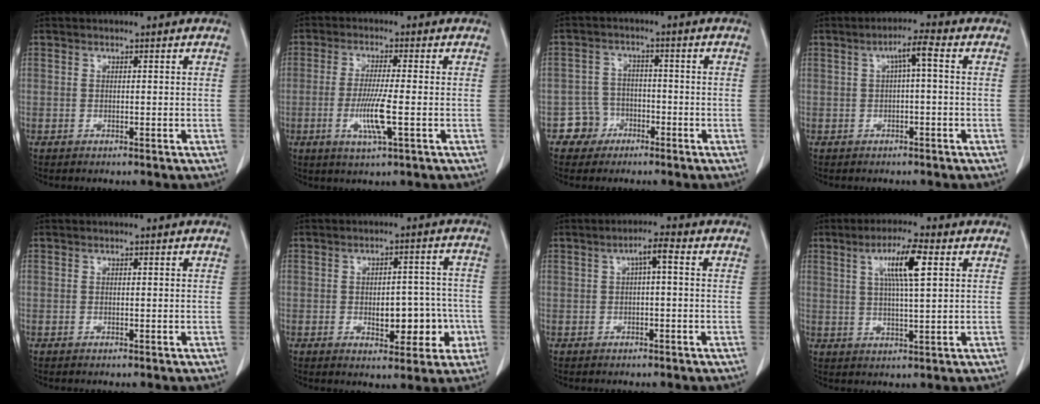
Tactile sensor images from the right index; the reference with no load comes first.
{"total": 7.0, "force": [-1.8, 0.2, 6.8], "torque": [-0.132, -0.015, -0.033]}
{"total": 5.0, "force": [-2.5, 4.2, 0.0], "torque": [0.009, 0.016, -0.042]}
{"total": 3.8, "force": [0.7, 0.6, 3.7], "torque": [-0.067, 0.013, 0.011]}
{"total": 0.0}
{"total": 8.7, "force": [-2.0, 4.4, 7.2], "torque": [-0.086, 0.023, -0.015]}
{"total": 3.3, "force": [0.7, 0.8, 3.2], "torque": [-0.056, 0.013, 0.011]}
{"total": 8.3, "force": [2.9, 0.9, 7.7], "torque": [-0.140, 0.008, 0.052]}